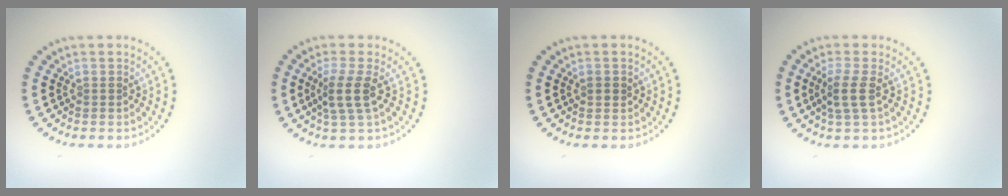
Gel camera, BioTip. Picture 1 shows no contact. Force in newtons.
{"total": 2.6, "press": 2.0, "slide": 1.6}
{"total": 0.8, "press": 0.8, "slide": 0.2}
{"total": 2.2, "press": 1.9, "slide": 1.2}